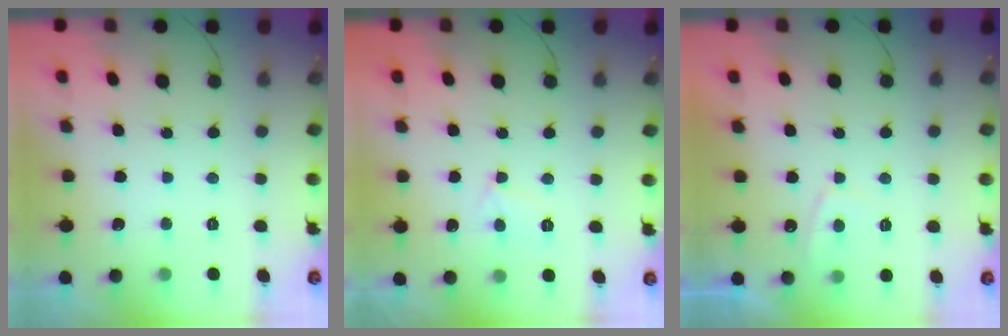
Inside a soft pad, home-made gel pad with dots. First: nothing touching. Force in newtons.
{"total": 5.0, "press": 4.9, "slide": 0.6}
{"total": 1.9, "press": 1.8, "slide": 0.7}